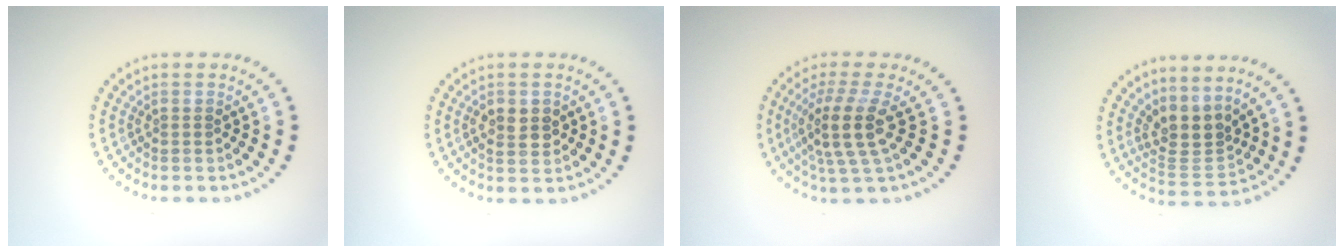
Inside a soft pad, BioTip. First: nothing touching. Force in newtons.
{"total": 2.3, "press": 2.3, "slide": 0.1}
{"total": 4.2, "press": 3.2, "slide": 2.8}
{"total": 3.5, "press": 2.8, "slide": 2.2}